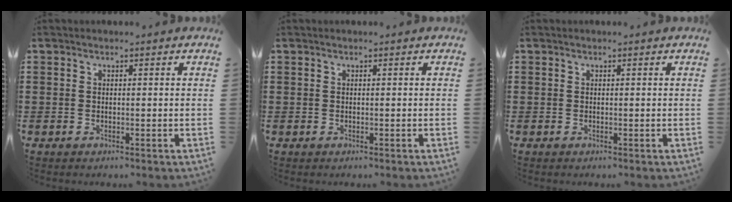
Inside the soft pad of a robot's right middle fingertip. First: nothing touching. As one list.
[{"total": 0.0}, {"total": 0.0}]